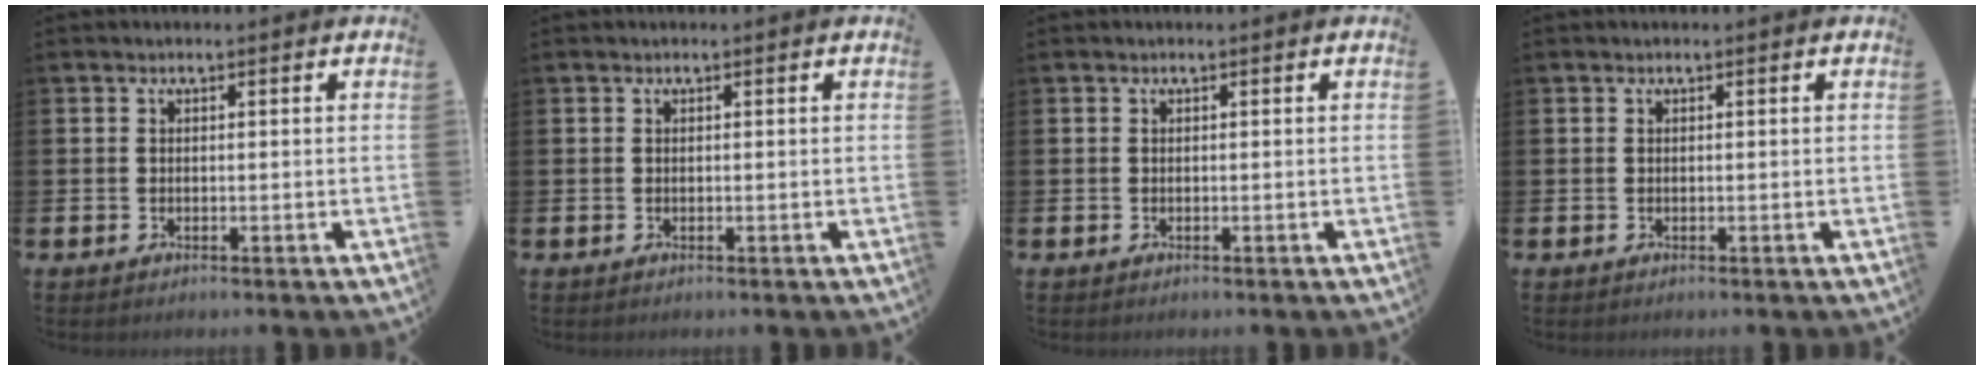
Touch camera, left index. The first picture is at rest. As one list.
[{"total": 0.0}, {"total": 0.0}, {"total": 0.0}]